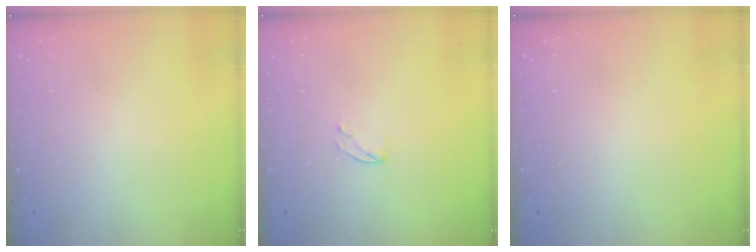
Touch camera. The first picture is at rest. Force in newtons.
{"total": 3.2, "press": 3.2, "slide": 0.3}
{"total": 0.0}